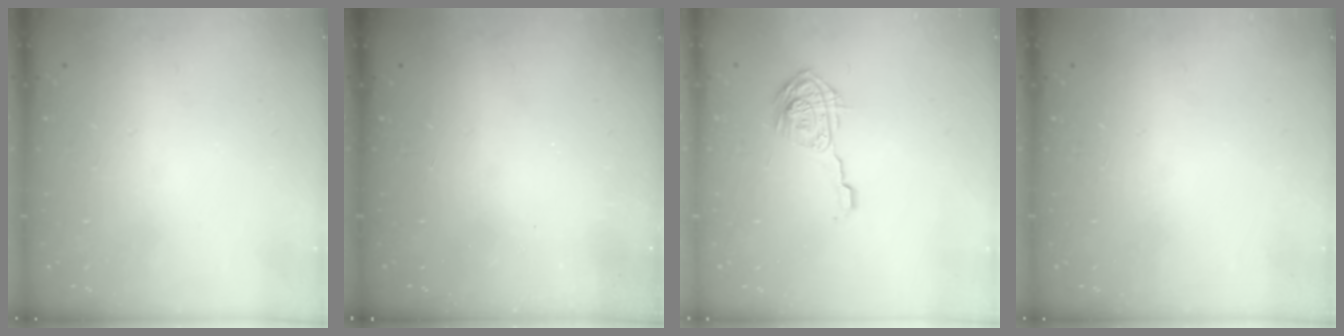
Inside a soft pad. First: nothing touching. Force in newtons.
{"total": 2.5, "press": 2.4, "slide": 0.8}
{"total": 11.0, "press": 11.0, "slide": 0.4}
{"total": 0.0}